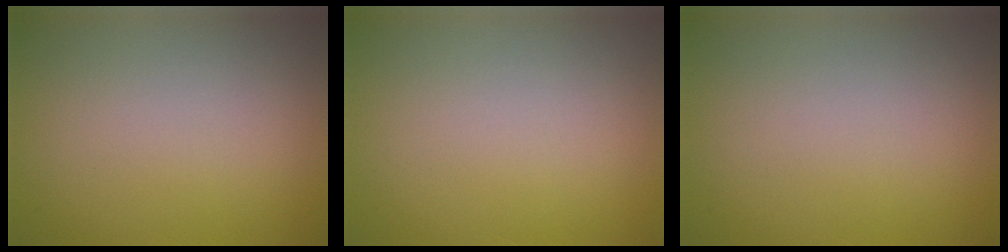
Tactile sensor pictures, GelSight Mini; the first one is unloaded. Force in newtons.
{"total": 0.0}
{"total": 0.0}